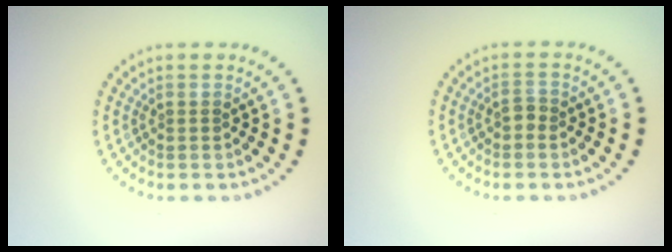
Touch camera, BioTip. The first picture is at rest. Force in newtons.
{"total": 0.9, "press": 0.9, "slide": 0.3}